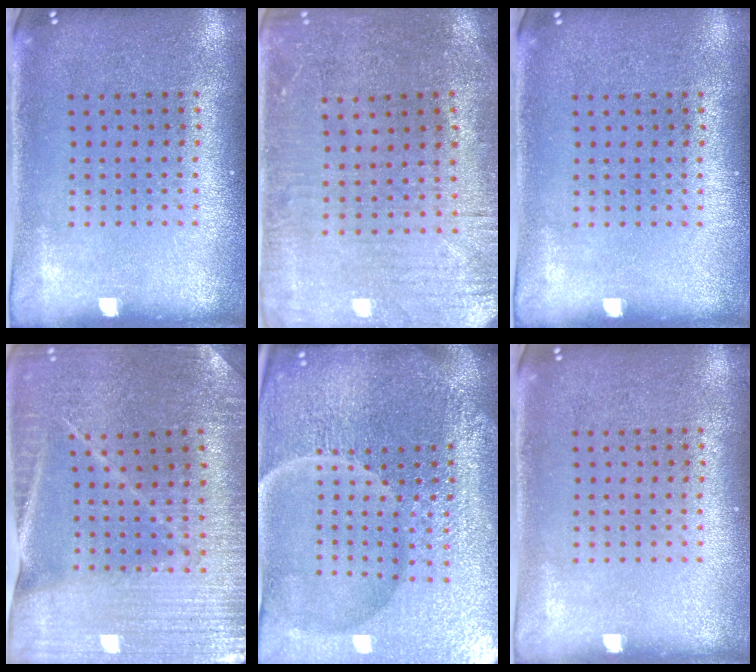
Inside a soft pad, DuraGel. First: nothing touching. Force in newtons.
{"total": 0.7, "press": 0.5, "slide": 0.5}
{"total": 0.0}
{"total": 2.3, "press": 2.3, "slide": 0.1}
{"total": 6.8, "press": 6.0, "slide": 3.2}
{"total": 0.0}